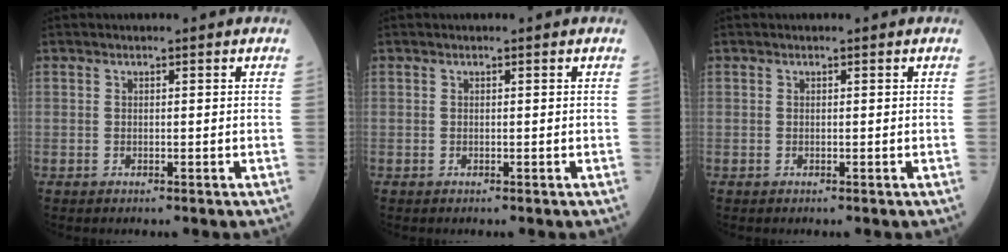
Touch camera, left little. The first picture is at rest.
{"total": 0.0}
{"total": 0.0}